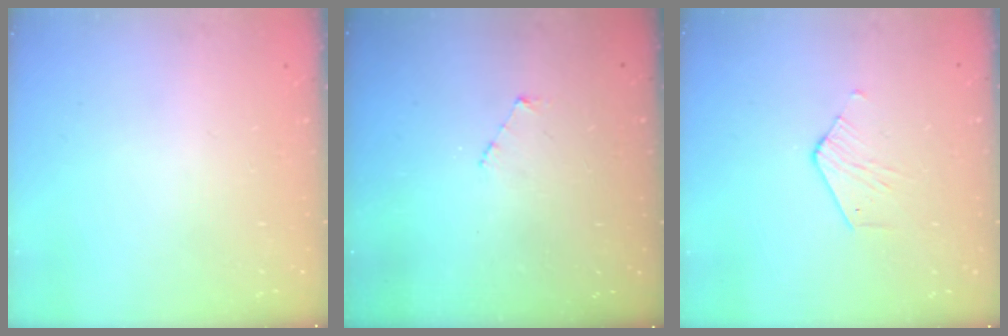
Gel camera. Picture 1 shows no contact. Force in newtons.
{"total": 3.0, "press": 3.0, "slide": 0.3}
{"total": 2.5, "press": 2.5, "slide": 0.2}